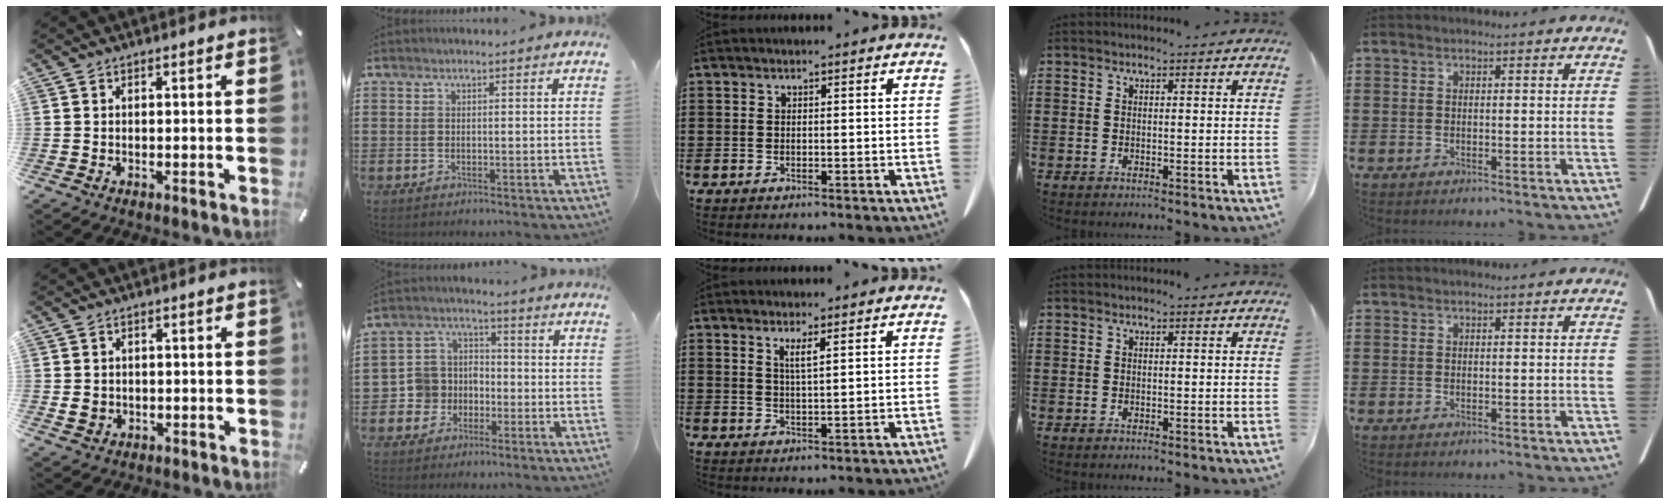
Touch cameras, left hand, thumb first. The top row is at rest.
{"thumb": {"total": 2.9, "force": [-0.3, 2.5, 1.3], "torque": [-0.017, 0.000, -0.007]}, "index": {"total": 5.9, "force": [-2.2, 5.4, 0.8], "torque": [-0.056, 0.006, -0.049]}, "middle": {"total": 2.4, "force": [1.5, 0.1, 1.9], "torque": [-0.042, -0.002, 0.027]}}